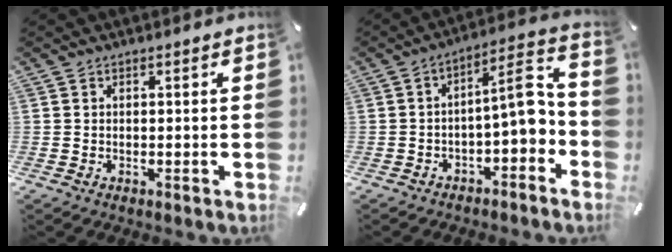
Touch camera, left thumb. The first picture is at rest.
{"total": 10.1, "force": [-0.8, 4.4, 9.0], "torque": [-0.118, -0.014, -0.021]}